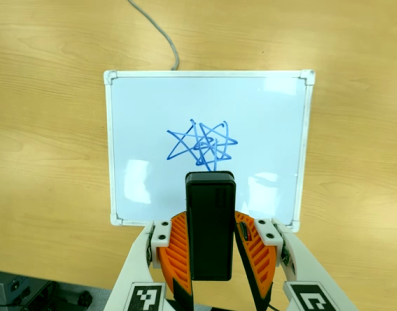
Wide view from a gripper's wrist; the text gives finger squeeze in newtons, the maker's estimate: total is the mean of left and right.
{"total": 5.1, "left": 4.8, "right": 5.4}